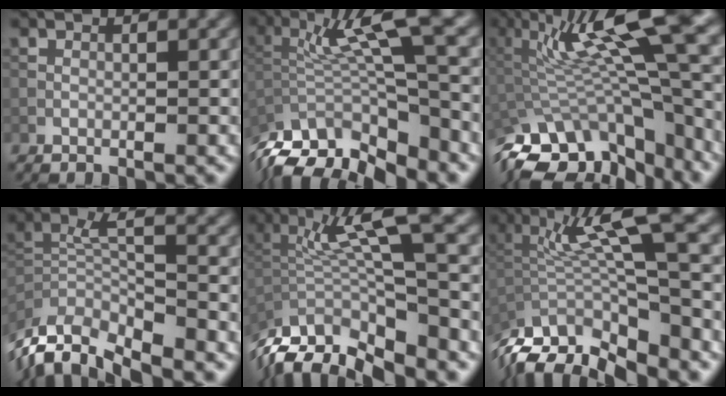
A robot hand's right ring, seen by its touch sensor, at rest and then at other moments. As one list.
[{"total": 10.3, "force": [-3.1, 3.5, 9.2], "torque": [-0.179, 0.008, -0.043]}, {"total": 14.7, "force": [-1.1, 5.5, 13.6], "torque": [-0.239, 0.017, -0.009]}, {"total": 9.9, "force": [-6.5, 2.9, 6.9], "torque": [-0.139, 0.002, -0.110]}, {"total": 10.3, "force": [-2.3, 3.2, 9.6], "torque": [-0.185, 0.008, -0.027]}, {"total": 11.3, "force": [-1.8, 3.5, 10.6], "torque": [-0.199, 0.004, -0.013]}]